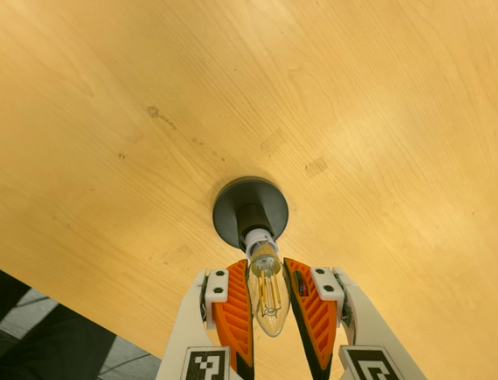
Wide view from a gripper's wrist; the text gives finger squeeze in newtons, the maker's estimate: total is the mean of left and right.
{"total": 12.6, "left": 12.1, "right": 13.1}